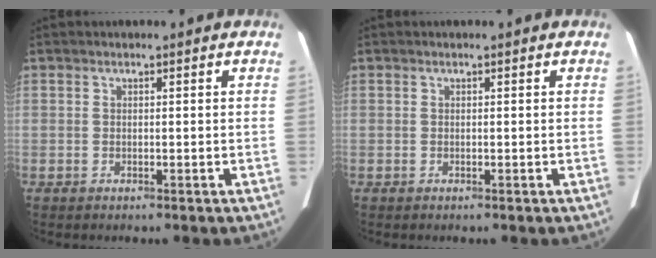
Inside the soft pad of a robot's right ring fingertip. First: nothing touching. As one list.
[{"total": 0.0}]